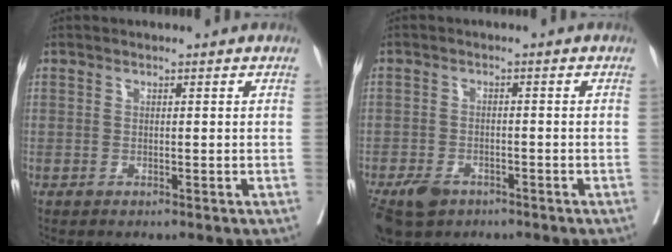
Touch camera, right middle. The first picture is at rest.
{"total": 6.8, "force": [-4.5, 4.0, 3.1], "torque": [-0.061, -0.005, -0.073]}